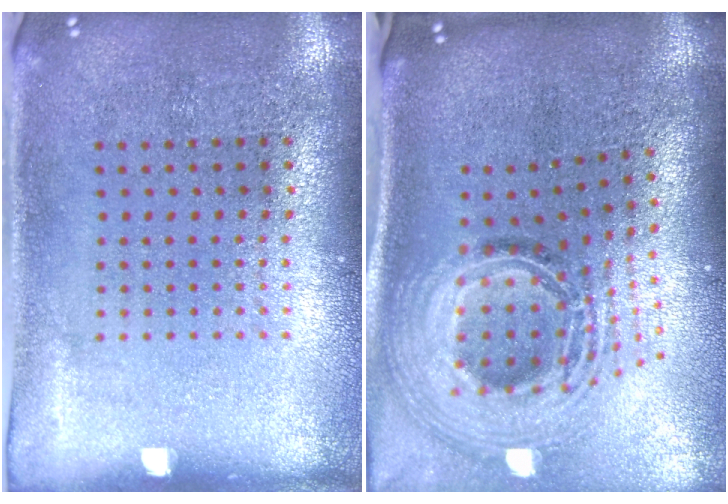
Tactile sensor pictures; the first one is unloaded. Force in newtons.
{"total": 2.5, "press": 1.8, "slide": 1.8}